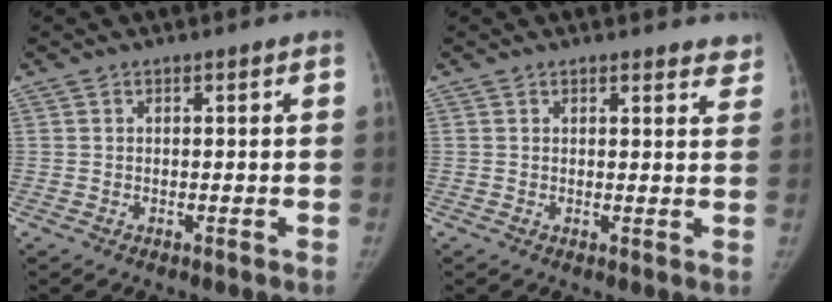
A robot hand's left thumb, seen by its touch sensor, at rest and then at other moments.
{"total": 4.9, "force": [4.4, 1.7, 1.4], "torque": [0.021, -0.019, 0.040]}